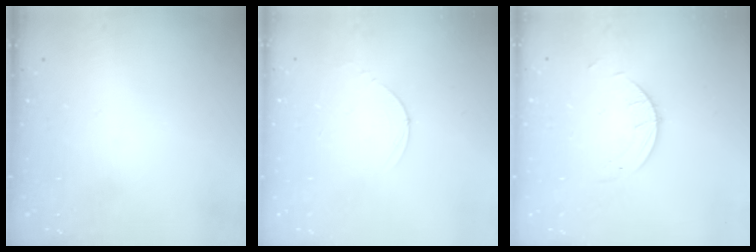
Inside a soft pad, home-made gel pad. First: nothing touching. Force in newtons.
{"total": 2.8, "press": 2.8, "slide": 0.3}
{"total": 1.9, "press": 1.9, "slide": 0.1}